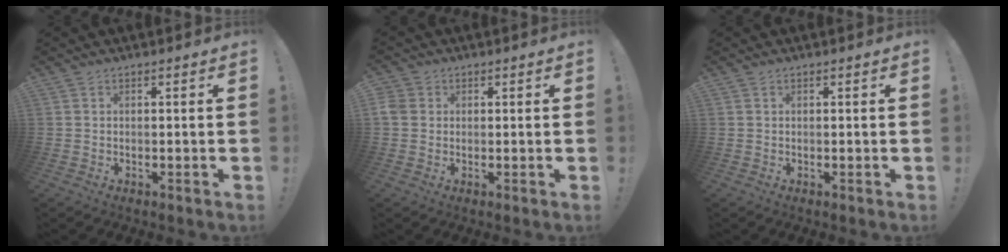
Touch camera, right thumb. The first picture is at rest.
{"total": 3.5, "force": [0.7, 3.2, 1.3], "torque": [-0.031, 0.005, 0.015]}
{"total": 0.0}